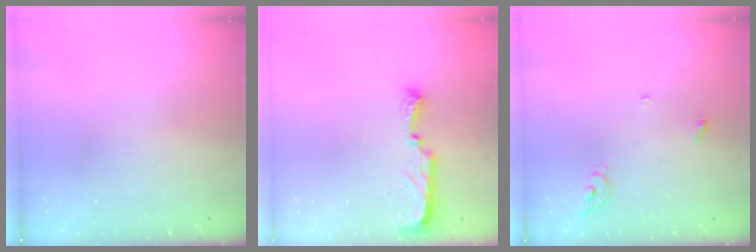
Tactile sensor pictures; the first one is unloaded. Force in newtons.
{"total": 9.8, "press": 8.9, "slide": 4.2}
{"total": 5.0, "press": 5.0, "slide": 0.3}